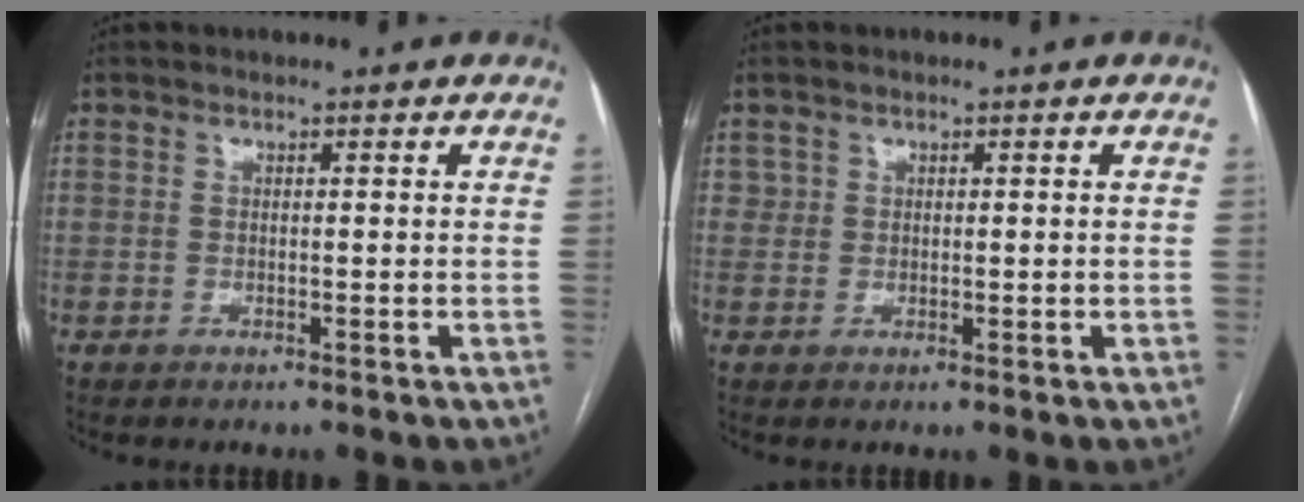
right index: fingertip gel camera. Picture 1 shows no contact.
{"total": 1.6, "force": [0.6, 1.4, 0.3], "torque": [0.001, 0.003, 0.011]}